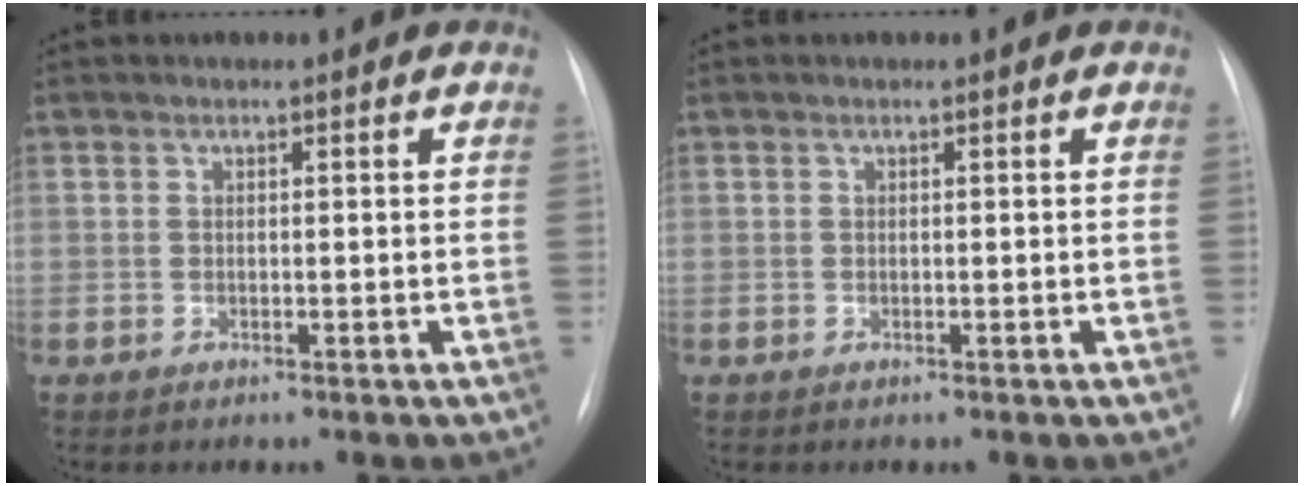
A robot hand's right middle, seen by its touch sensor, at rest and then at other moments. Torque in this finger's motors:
{"motor_torque": [-0.21, -0.21, -0.01, 0.00]}